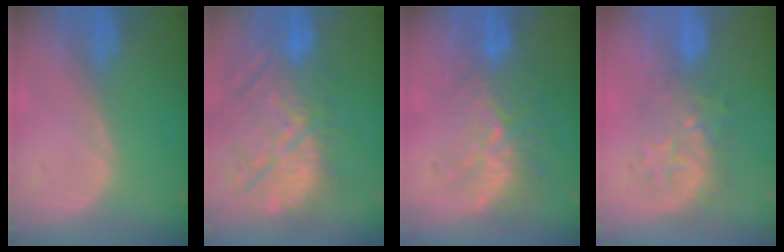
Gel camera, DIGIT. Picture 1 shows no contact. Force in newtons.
{"total": 14.4, "press": 12.6, "slide": 6.9}
{"total": 9.0, "press": 8.5, "slide": 3.1}
{"total": 7.8, "press": 7.5, "slide": 2.1}